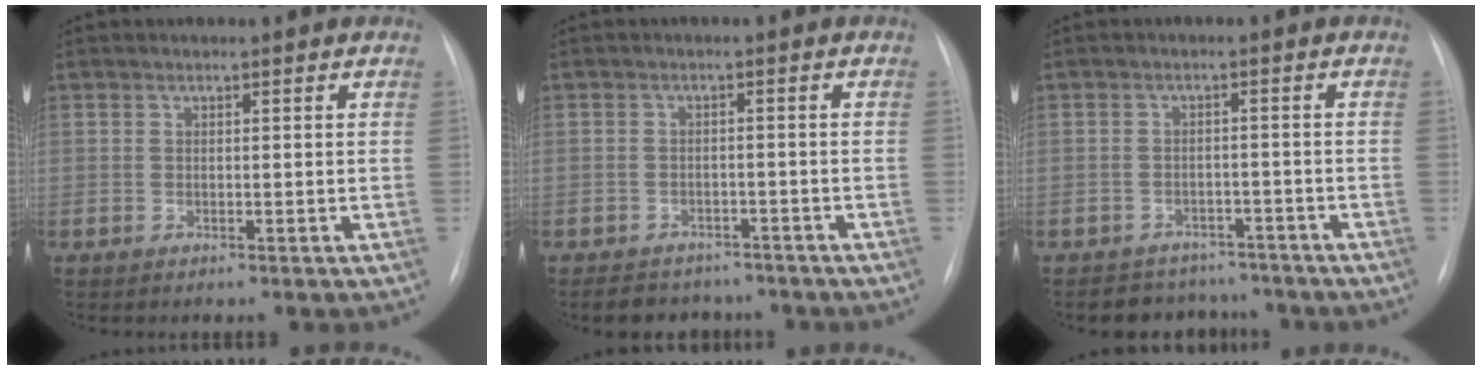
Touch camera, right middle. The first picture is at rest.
{"total": 6.8, "force": [-5.8, 3.4, 1.4], "torque": [-0.014, 0.007, -0.074]}
{"total": 6.6, "force": [-5.7, 3.3, 0.1], "torque": [0.009, 0.017, -0.074]}